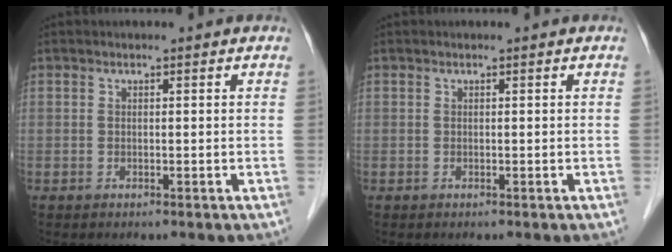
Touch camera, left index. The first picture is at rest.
{"total": 0.0}